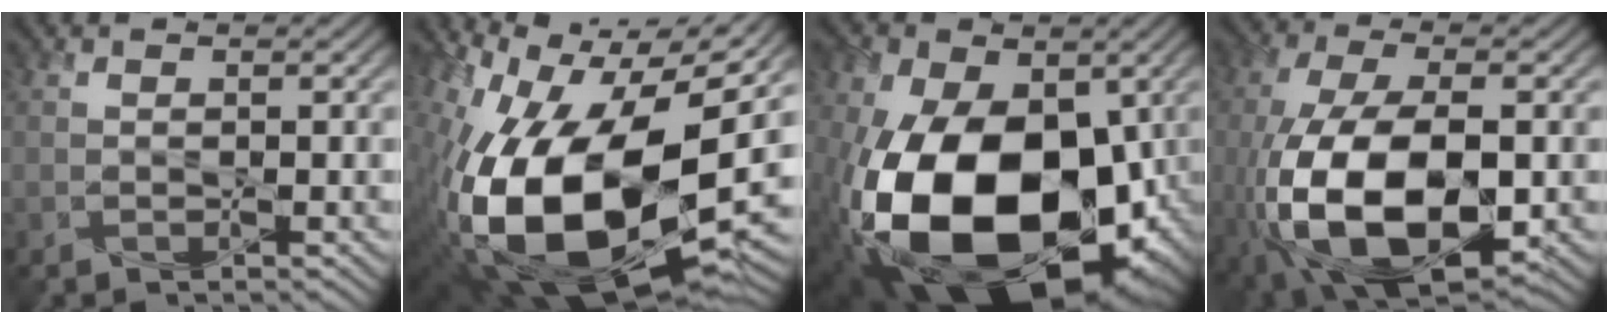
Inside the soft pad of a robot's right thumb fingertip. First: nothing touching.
{"total": 20.5, "force": [-2.3, 11.2, 17.1], "torque": [-0.342, -0.035, -0.033]}
{"total": 23.0, "force": [-4.6, 14.5, 17.3], "torque": [-0.342, -0.063, -0.057]}
{"total": 15.8, "force": [-4.4, 7.7, 13.1], "torque": [-0.286, -0.021, -0.079]}